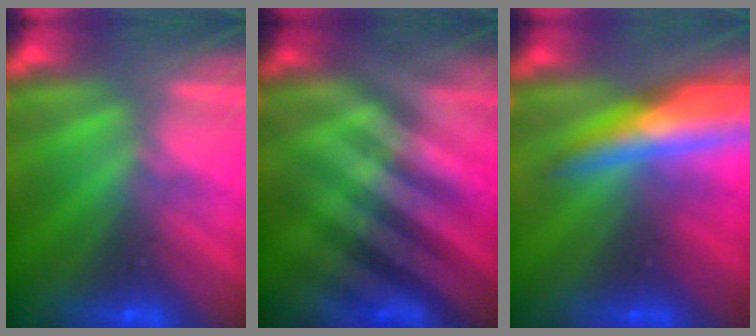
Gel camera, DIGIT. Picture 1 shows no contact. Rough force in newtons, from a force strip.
{"total": 2.5}
{"total": 7.9}